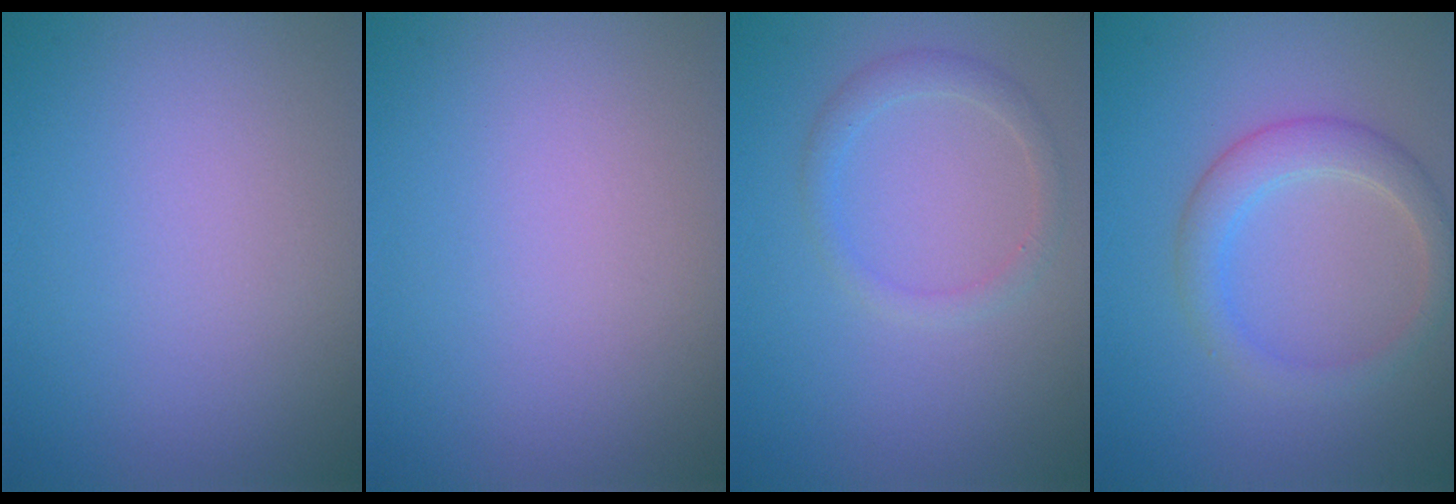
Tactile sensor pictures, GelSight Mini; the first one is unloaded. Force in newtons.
{"total": 0.0}
{"total": 1.7, "press": 1.7, "slide": 0.1}
{"total": 2.8, "press": 2.8, "slide": 0.2}